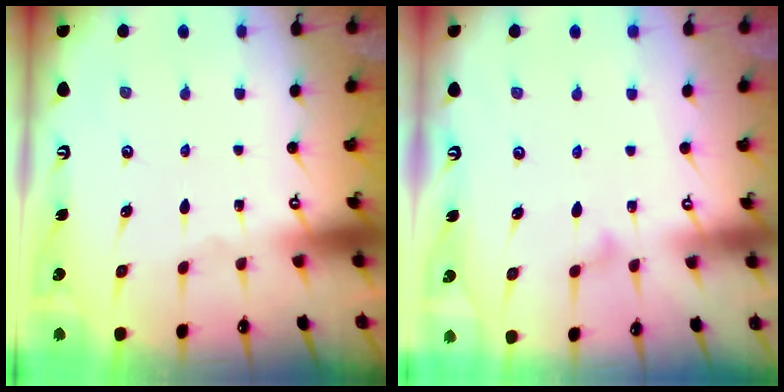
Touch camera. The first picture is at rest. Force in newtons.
{"total": 7.5, "press": 7.5, "slide": 0.4}